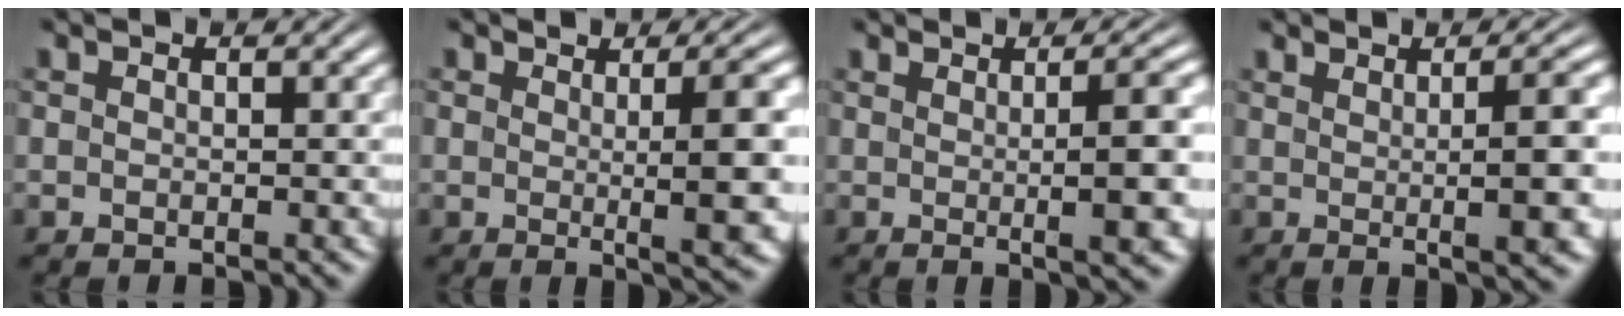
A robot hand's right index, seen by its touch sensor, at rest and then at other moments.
{"total": 5.1, "force": [0.2, 0.4, 5.1], "torque": [-0.063, -0.005, 0.007]}
{"total": 4.7, "force": [0.4, 0.1, 4.7], "torque": [-0.058, 0.006, 0.007]}
{"total": 4.5, "force": [0.9, 0.0, 4.4], "torque": [-0.054, 0.006, 0.017]}